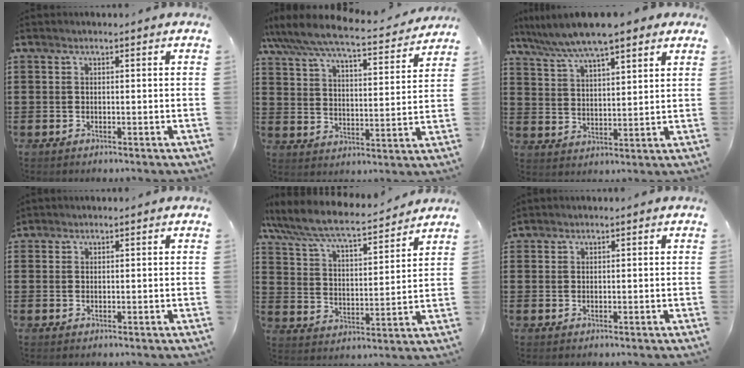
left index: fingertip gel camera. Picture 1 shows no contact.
{"total": 6.6, "force": [6.2, 0.5, 2.2], "torque": [-0.072, -0.042, 0.103]}
{"total": 7.5, "force": [6.3, 1.1, 3.9], "torque": [-0.096, -0.016, 0.110]}
{"total": 0.8, "force": [0.8, 0.3, 0.0], "torque": [-0.003, 0.001, 0.016]}
{"total": 7.2, "force": [6.5, 0.8, 2.9], "torque": [-0.085, -0.040, 0.108]}
{"total": 0.8, "force": [0.8, 0.2, 0.0], "torque": [-0.003, 0.000, 0.017]}